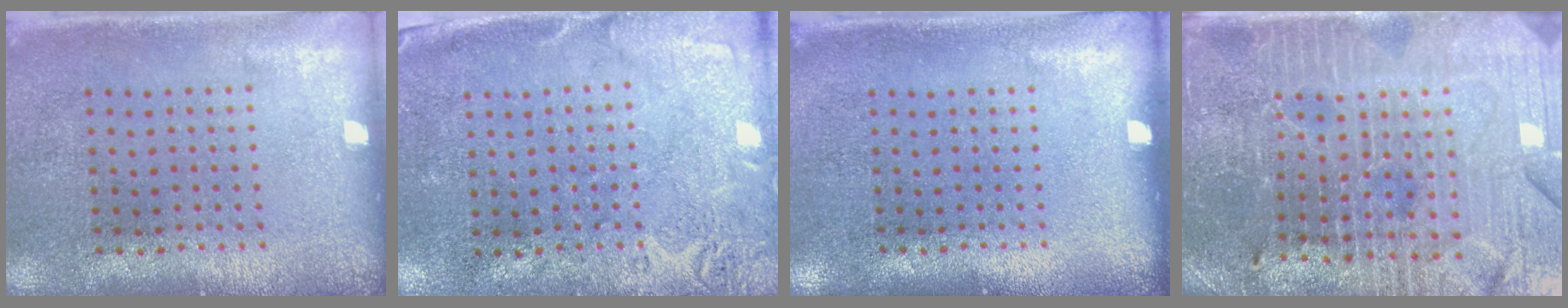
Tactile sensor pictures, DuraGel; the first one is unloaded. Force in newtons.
{"total": 2.8, "press": 2.2, "slide": 1.7}
{"total": 0.0}
{"total": 4.5, "press": 4.3, "slide": 1.3}